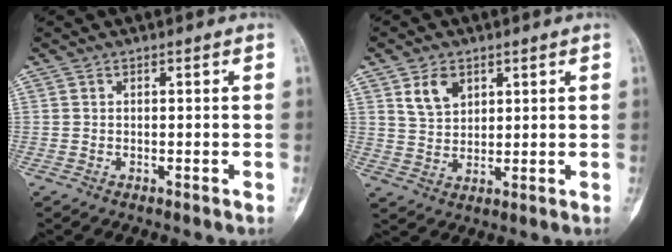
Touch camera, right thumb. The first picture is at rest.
{"total": 5.9, "force": [3.2, 3.9, 3.2], "torque": [-0.038, -0.018, 0.064]}